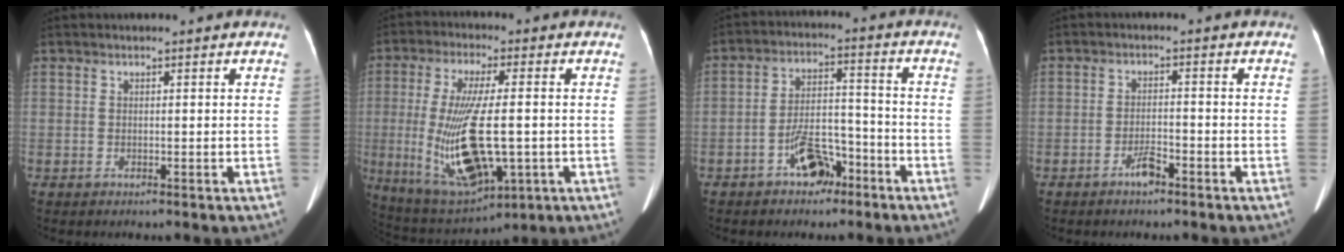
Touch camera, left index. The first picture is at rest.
{"total": 15.3, "force": [-2.4, 4.6, 14.4], "torque": [-0.285, -0.017, -0.023]}
{"total": 7.1, "force": [-4.5, 3.2, 4.4], "torque": [-0.086, 0.018, -0.073]}
{"total": 2.5, "force": [-1.9, 0.5, 1.5], "torque": [-0.030, 0.000, -0.035]}